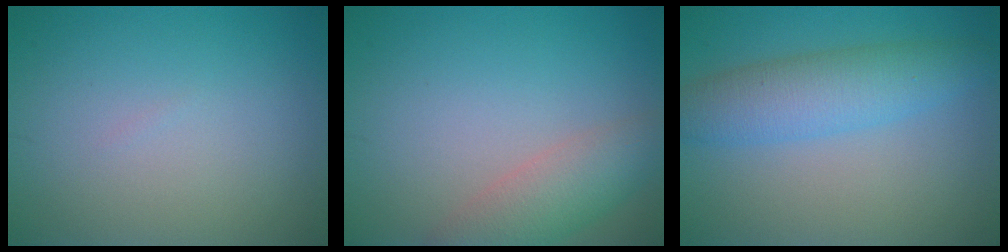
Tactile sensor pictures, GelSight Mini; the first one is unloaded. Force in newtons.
{"total": 4.1, "press": 4.1, "slide": 0.3}
{"total": 5.0, "press": 5.0, "slide": 0.1}